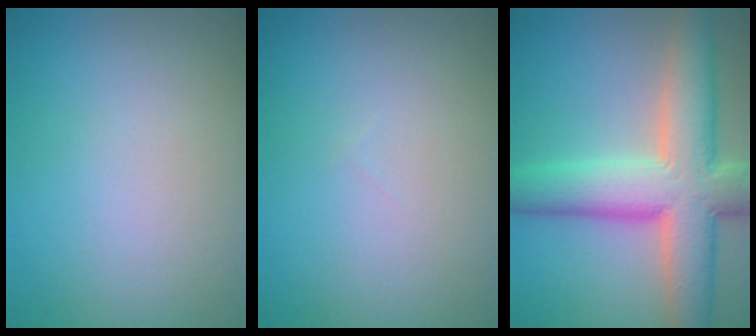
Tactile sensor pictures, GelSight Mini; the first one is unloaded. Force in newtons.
{"total": 0.0}
{"total": 9.8, "press": 9.8, "slide": 0.8}